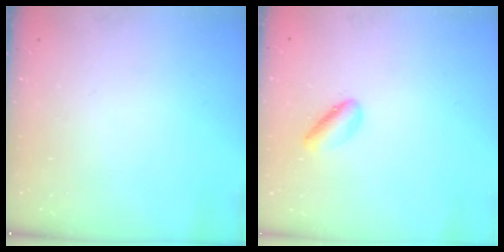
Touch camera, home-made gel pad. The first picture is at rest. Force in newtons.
{"total": 2.5, "press": 2.5, "slide": 0.5}